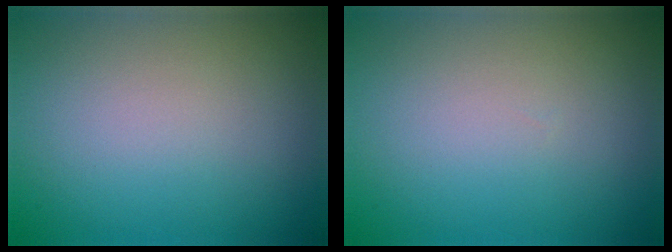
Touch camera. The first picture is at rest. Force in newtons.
{"total": 0.0}